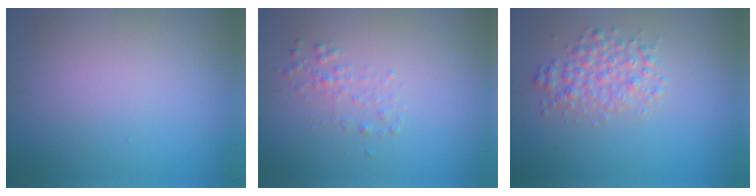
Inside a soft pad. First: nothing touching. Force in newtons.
{"total": 1.3, "press": 1.3, "slide": 0.0}
{"total": 2.8, "press": 2.8, "slide": 0.1}